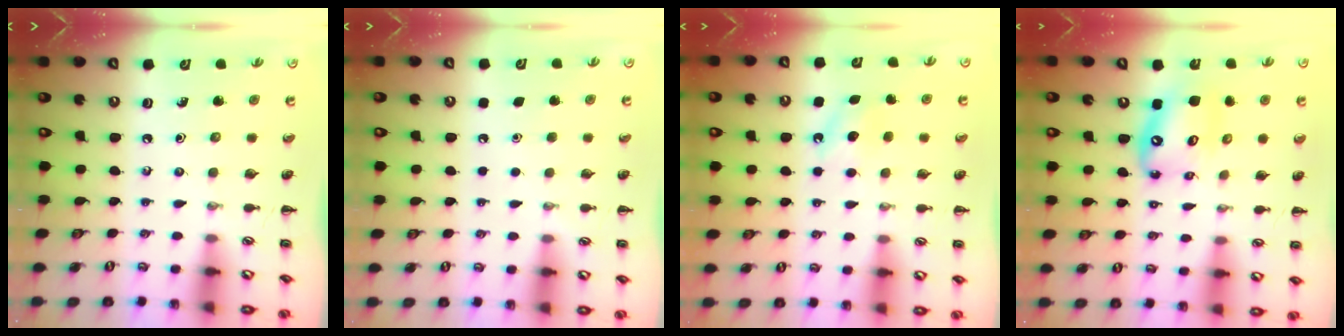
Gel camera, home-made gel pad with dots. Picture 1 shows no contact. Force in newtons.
{"total": 1.6, "press": 1.6, "slide": 0.1}
{"total": 6.0, "press": 5.8, "slide": 1.7}
{"total": 12.3, "press": 11.9, "slide": 3.2}